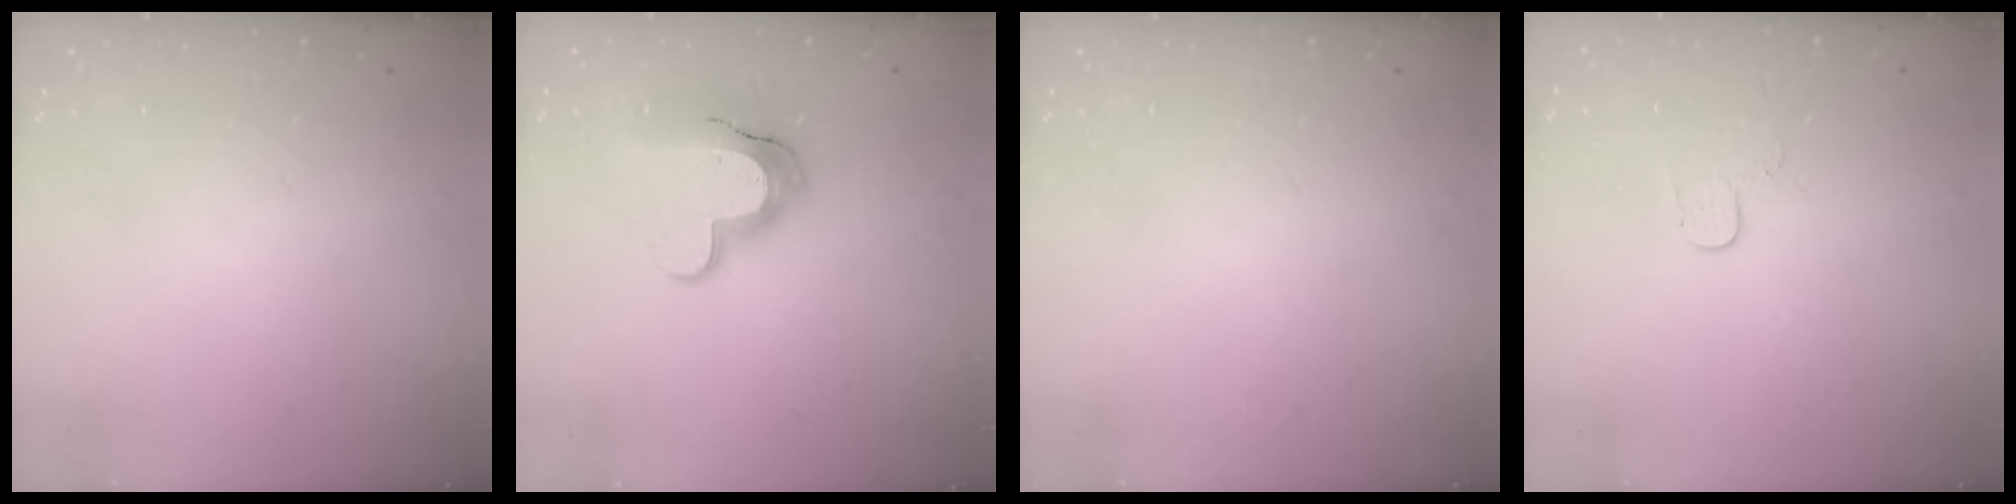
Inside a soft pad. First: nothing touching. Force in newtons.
{"total": 14.0, "press": 14.0, "slide": 1.0}
{"total": 0.0}
{"total": 3.4, "press": 3.4, "slide": 0.4}